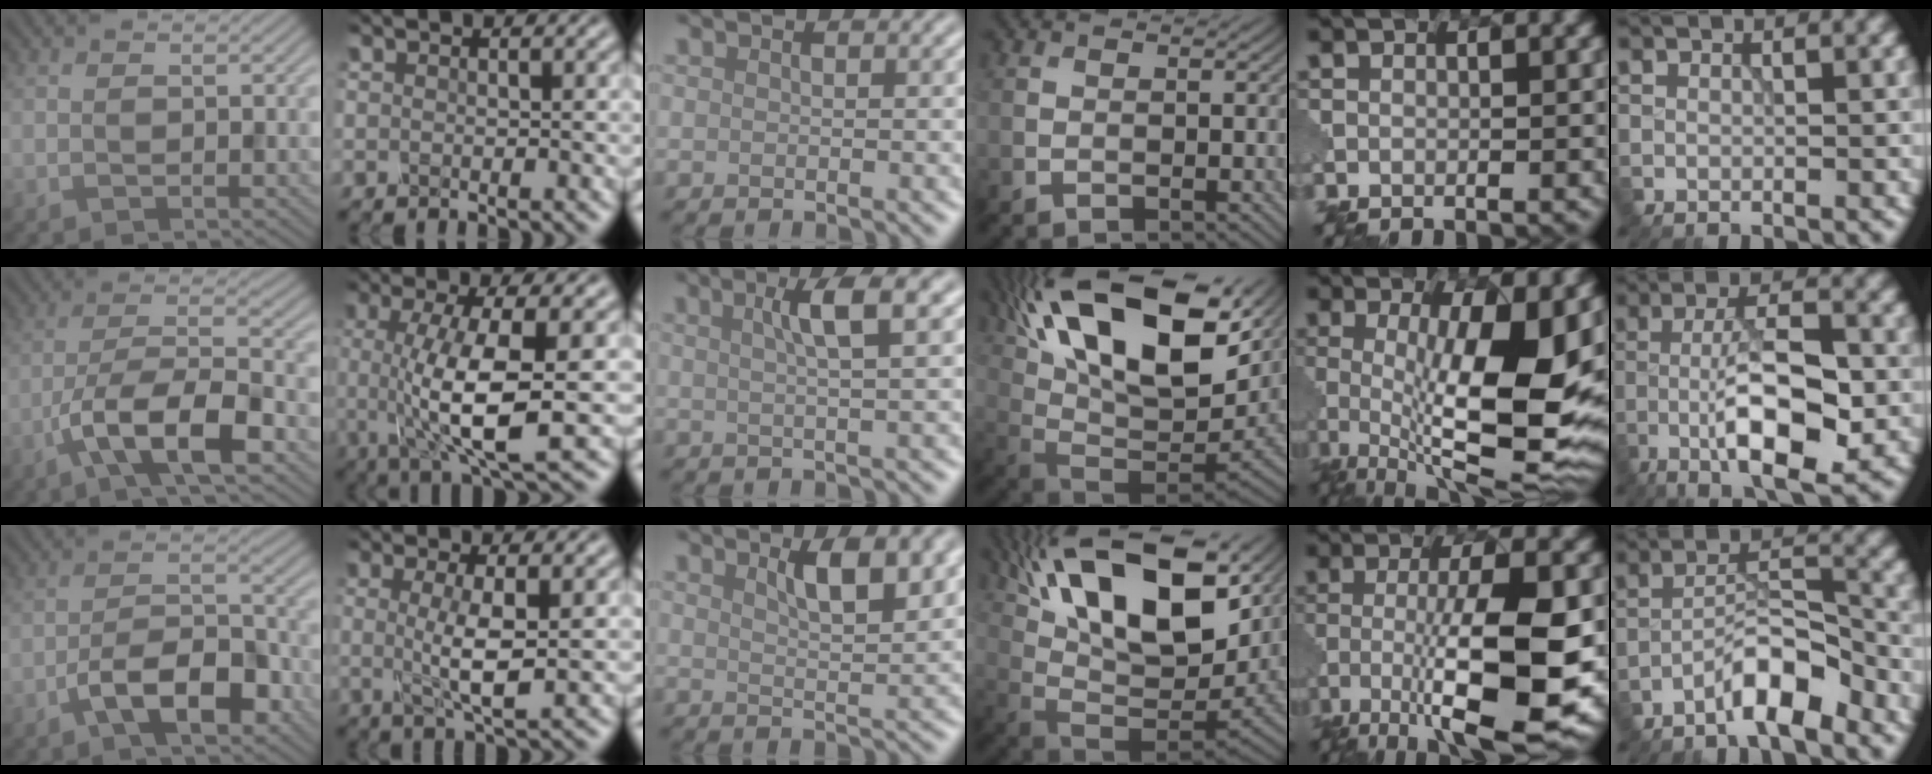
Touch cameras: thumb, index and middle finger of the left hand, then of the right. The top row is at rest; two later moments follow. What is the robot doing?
{"motion": "disassemble", "object": "glue stick"}